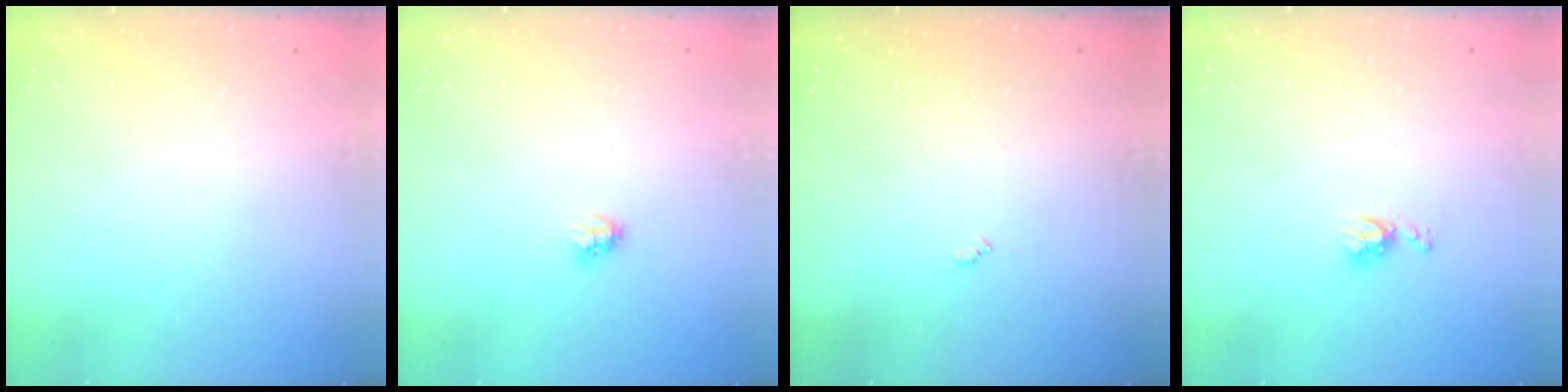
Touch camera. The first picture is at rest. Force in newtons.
{"total": 2.8, "press": 2.8, "slide": 0.3}
{"total": 3.7, "press": 3.7, "slide": 0.4}
{"total": 5.2, "press": 5.1, "slide": 0.6}